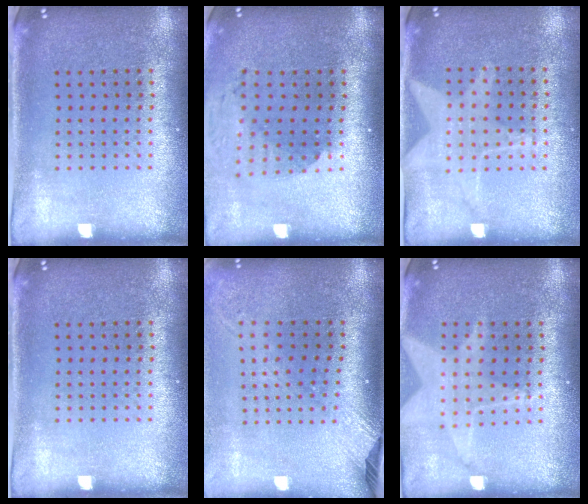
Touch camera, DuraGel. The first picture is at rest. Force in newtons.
{"total": 1.8, "press": 1.4, "slide": 1.2}
{"total": 1.0, "press": 0.9, "slide": 0.4}
{"total": 0.0}
{"total": 2.4, "press": 1.8, "slide": 1.7}
{"total": 1.8, "press": 1.5, "slide": 1.1}